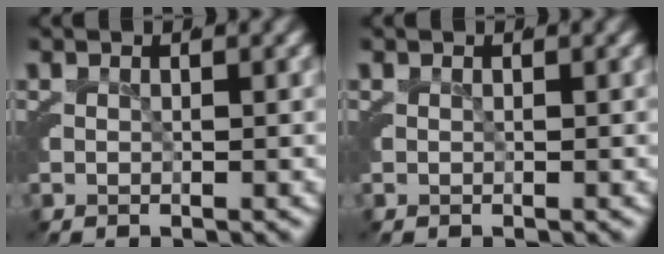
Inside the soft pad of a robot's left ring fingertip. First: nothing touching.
{"total": 0.0}